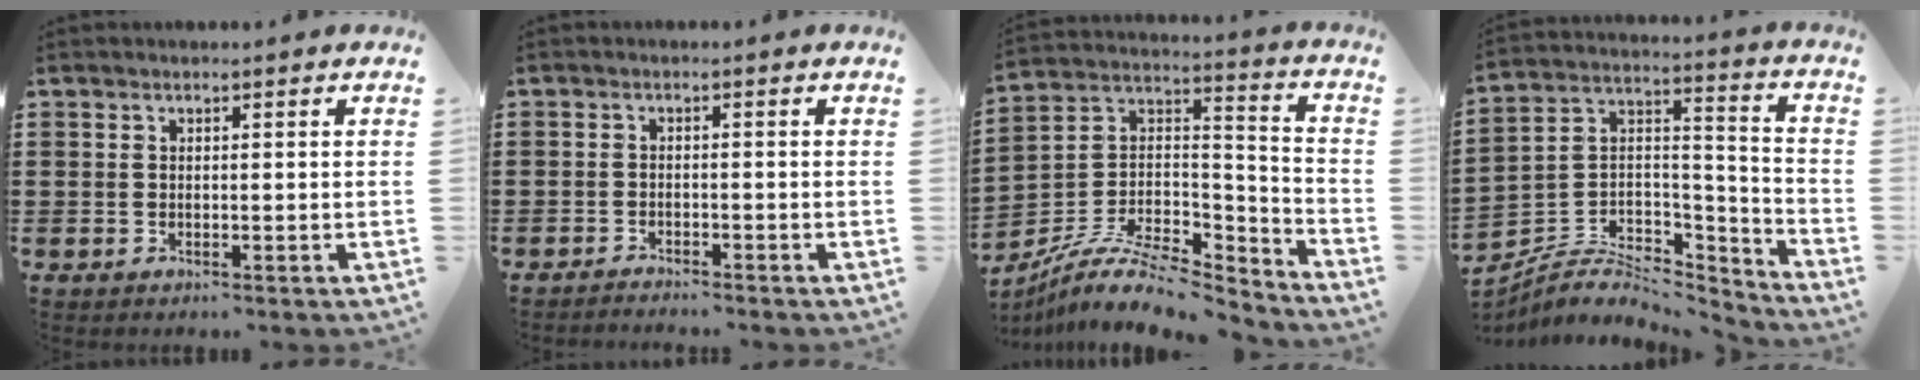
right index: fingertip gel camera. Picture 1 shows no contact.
{"total": 1.5, "force": [-1.5, 0.0, 0.0], "torque": [-0.003, 0.004, -0.032]}
{"total": 11.5, "force": [-8.6, 4.5, 6.1], "torque": [-0.117, 0.020, -0.159]}
{"total": 5.8, "force": [-4.2, 3.3, 2.4], "torque": [-0.057, 0.001, -0.083]}